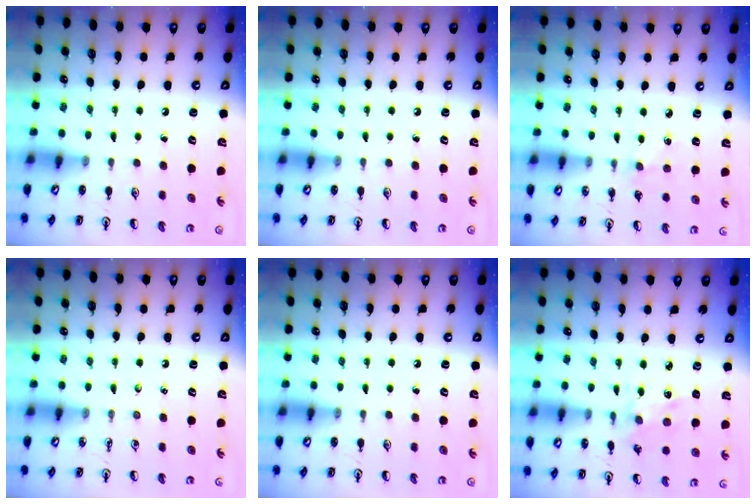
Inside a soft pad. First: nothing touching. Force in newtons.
{"total": 0.0}
{"total": 2.8, "press": 2.7, "slide": 0.4}
{"total": 0.0}
{"total": 0.0}
{"total": 2.7, "press": 2.6, "slide": 0.8}